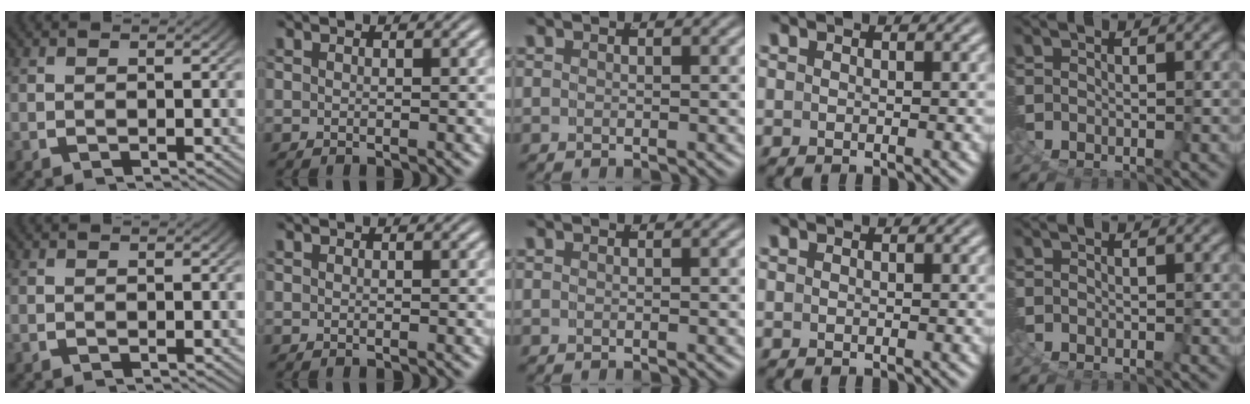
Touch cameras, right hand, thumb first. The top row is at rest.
{}